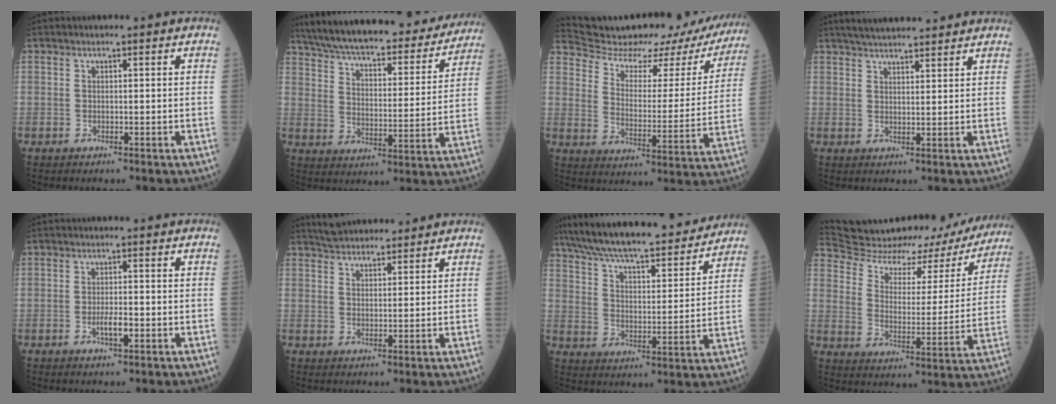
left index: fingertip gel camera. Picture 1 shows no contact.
{"total": 29.3, "force": [25.7, 6.8, 12.4], "torque": [-0.214, -0.017, 0.338]}
{"total": 23.8, "force": [22.0, 5.8, 6.9], "torque": [-0.102, -0.046, 0.280]}
{"total": 10.5, "force": [9.5, 1.4, 4.4], "torque": [-0.069, 0.030, 0.136]}
{"total": 2.3, "force": [-1.1, 0.4, 2.0], "torque": [-0.035, -0.006, -0.020]}
{"total": 7.0, "force": [6.6, 1.5, 1.8], "torque": [-0.028, 0.025, 0.108]}
{"total": 24.6, "force": [21.7, 4.1, 10.9], "torque": [-0.187, 0.001, 0.308]}
{"total": 25.9, "force": [23.6, 7.5, 7.3], "torque": [-0.129, -0.031, 0.312]}